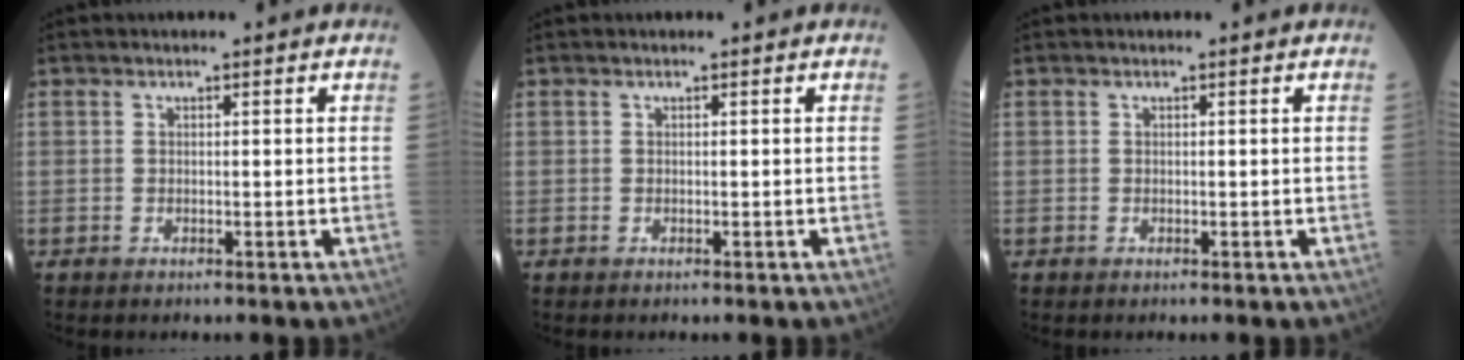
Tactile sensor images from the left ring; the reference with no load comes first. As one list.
[{"total": 0.0}, {"total": 0.0}]